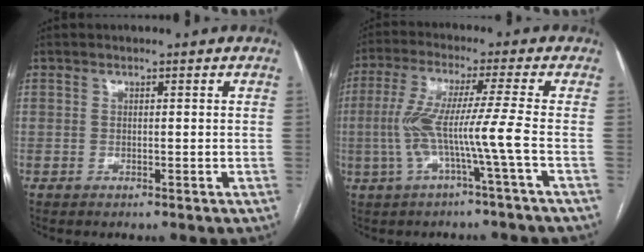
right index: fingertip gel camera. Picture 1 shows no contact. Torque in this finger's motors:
{"motor_torque": [1.43, -0.20, 0.66, 0.21]}